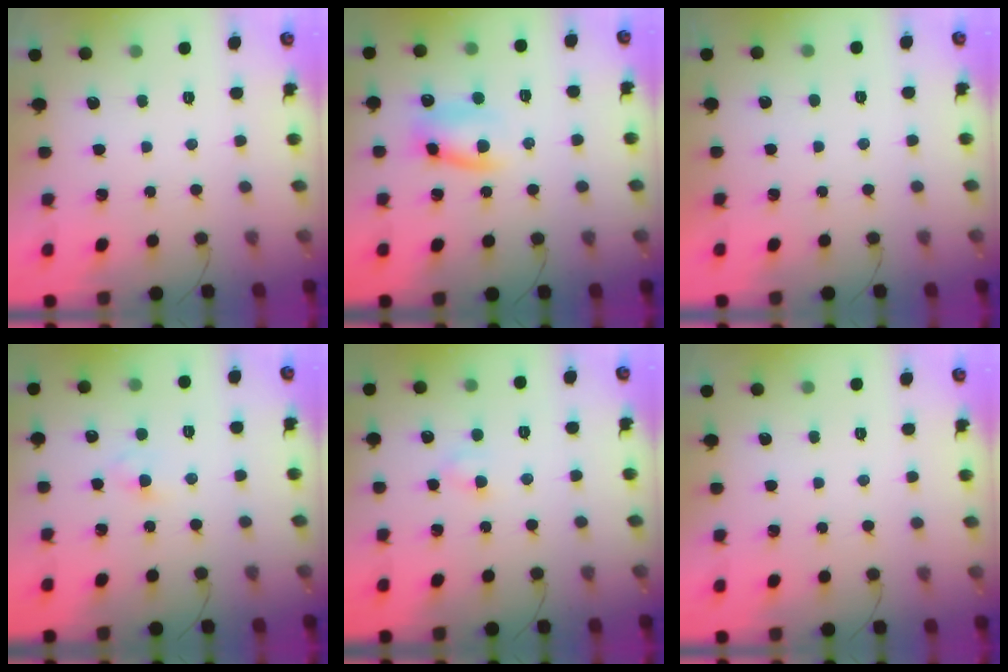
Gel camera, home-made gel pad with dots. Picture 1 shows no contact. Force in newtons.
{"total": 9.5, "press": 9.4, "slide": 1.6}
{"total": 0.9, "press": 0.9, "slide": 0.1}
{"total": 2.3, "press": 2.1, "slide": 1.0}
{"total": 2.9, "press": 2.7, "slide": 1.1}
{"total": 0.0}